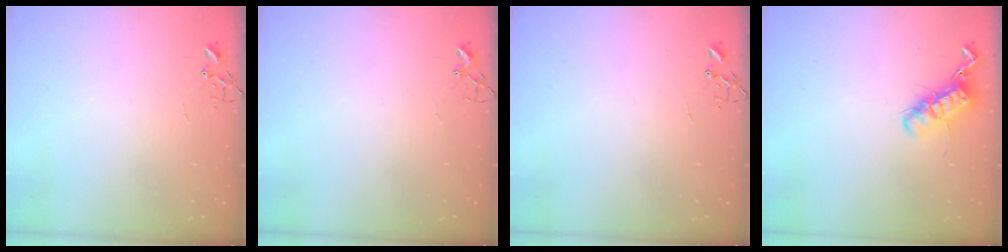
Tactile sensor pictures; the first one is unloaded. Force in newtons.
{"total": 1.8, "press": 1.8, "slide": 0.2}
{"total": 0.0}
{"total": 12.2, "press": 12.2, "slide": 0.9}